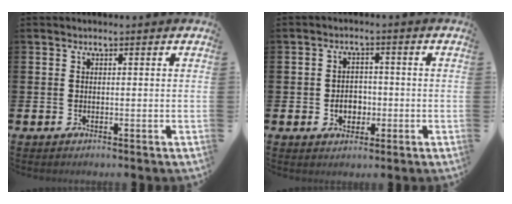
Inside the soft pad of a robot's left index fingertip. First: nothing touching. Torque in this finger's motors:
{"motor_torque": [0.60, 0.08, 0.08, 0.07]}